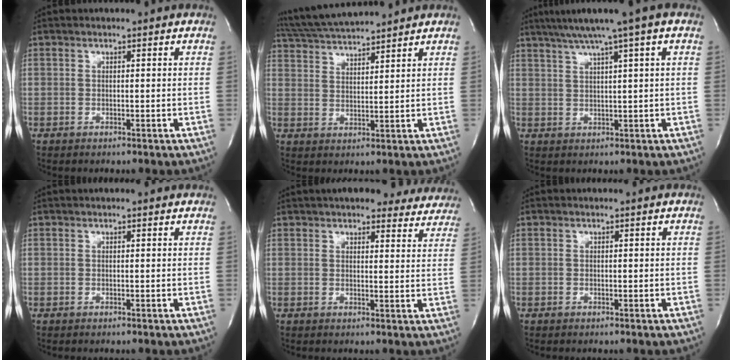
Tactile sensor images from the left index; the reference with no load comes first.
{"total": 10.1, "force": [9.5, -0.4, 3.7], "torque": [-0.076, 0.023, 0.166]}
{"total": 7.8, "force": [4.9, -1.2, 6.0], "torque": [-0.098, 0.018, 0.077]}
{"total": 2.0, "force": [1.8, 0.1, 0.9], "torque": [-0.012, 0.017, 0.020]}
{"total": 17.2, "force": [15.3, 4.6, 6.3], "torque": [-0.073, 0.007, 0.177]}
{"total": 0.0}